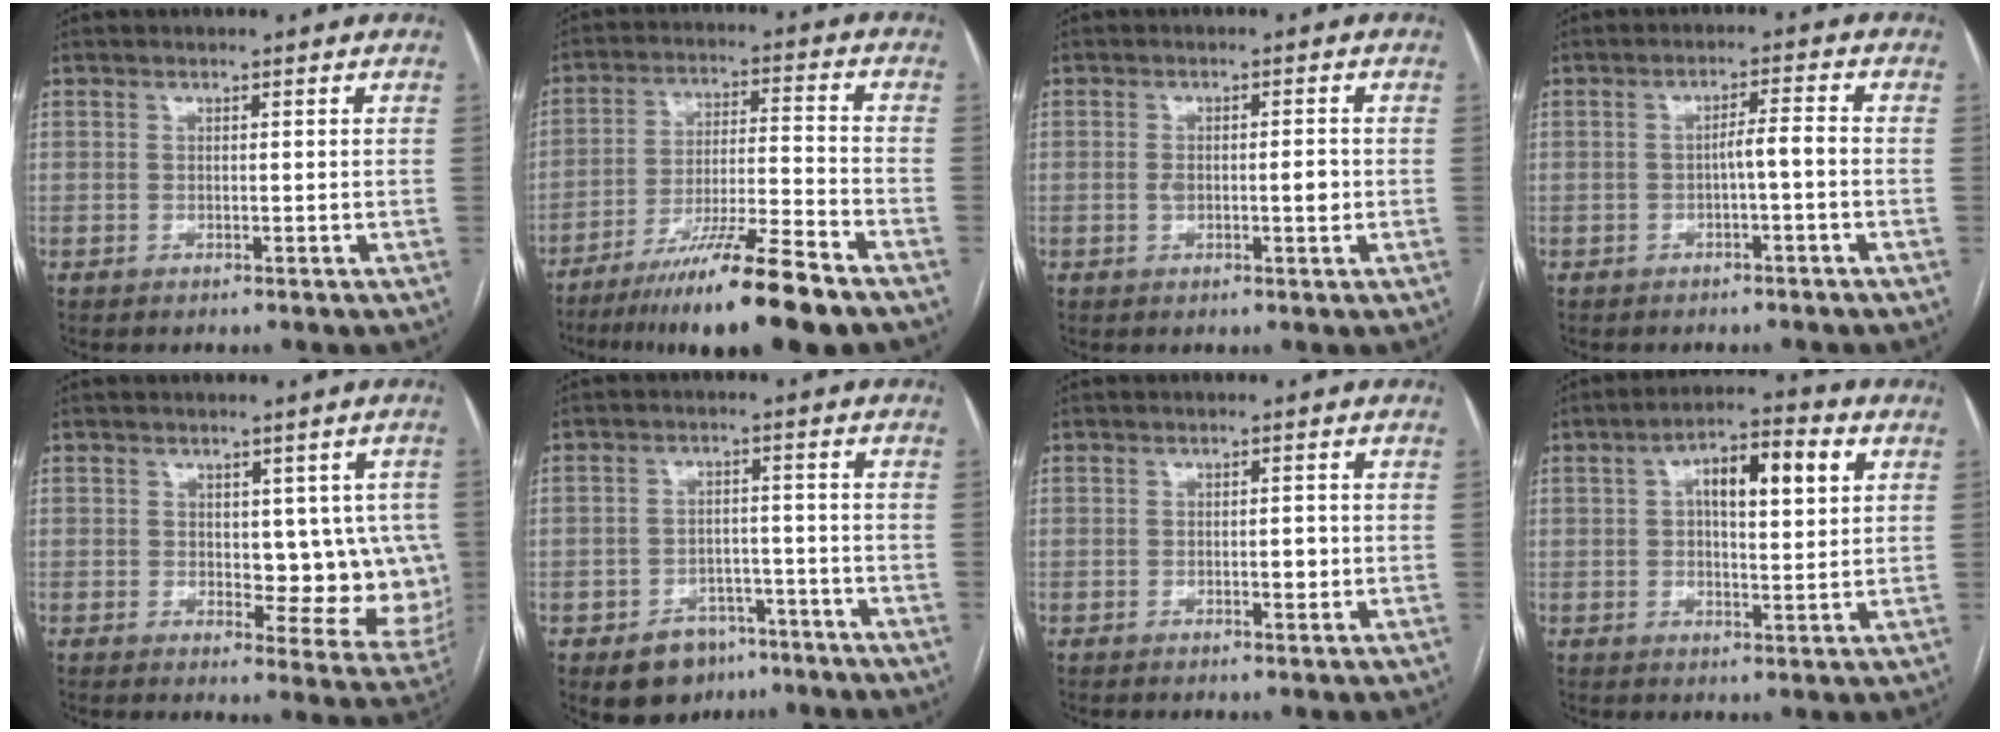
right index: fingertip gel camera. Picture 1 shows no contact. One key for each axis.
{"total": 15.2, "fx": -10.9, "fy": -0.5, "fz": 10.6, "tx": -0.179, "ty": -0.031, "tz": -0.186}
{"total": 3.5, "fx": -0.3, "fy": 1.3, "fz": 3.3, "tx": -0.063, "ty": 0.005, "tz": 0.000}
{"total": 3.0, "fx": -1.0, "fy": 0.1, "fz": 2.9, "tx": -0.043, "ty": 0.008, "tz": -0.017}
{"total": 10.1, "fx": 0.9, "fy": 5.3, "fz": 8.6, "tx": -0.078, "ty": 0.001, "tz": 0.021}
{"total": 7.0, "fx": -4.5, "fy": 4.7, "fz": 2.5, "tx": -0.036, "ty": 0.010, "tz": -0.061}
{"total": 1.9, "fx": -0.3, "fy": 0.9, "fz": 1.7, "tx": -0.025, "ty": 0.000, "tz": -0.001}
{"total": 9.8, "fx": 2.9, "fy": 3.1, "fz": 8.8, "tx": -0.146, "ty": 0.025, "tz": 0.043}